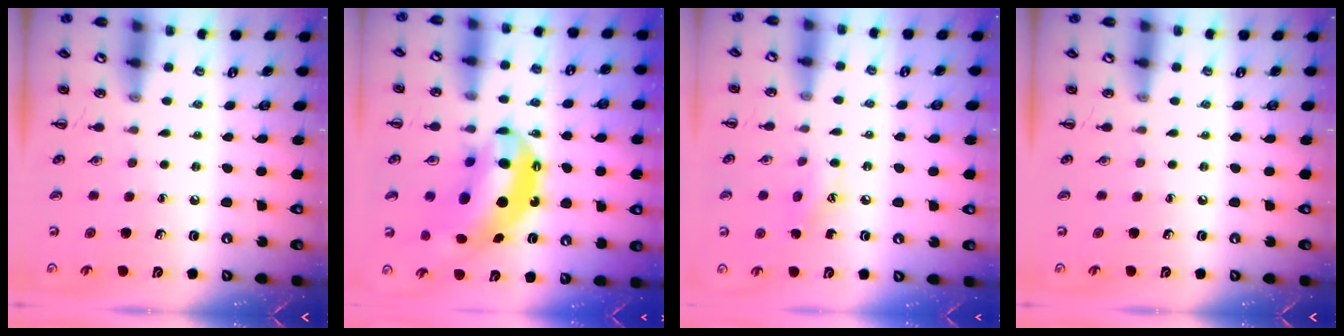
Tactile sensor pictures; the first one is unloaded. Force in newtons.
{"total": 15.4, "press": 14.8, "slide": 4.2}
{"total": 5.9, "press": 5.7, "slide": 1.3}
{"total": 0.0}